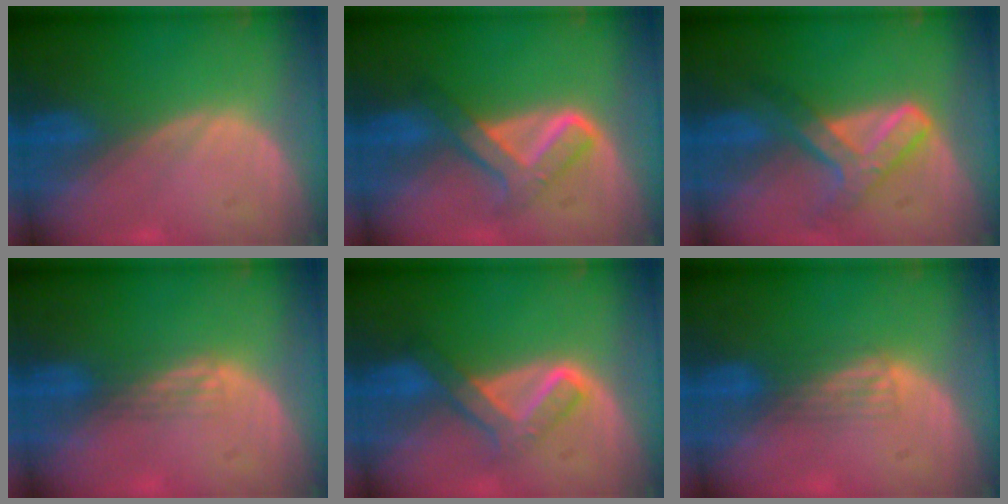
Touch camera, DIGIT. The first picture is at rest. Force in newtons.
{"total": 5.7, "press": 5.7, "slide": 0.3}
{"total": 7.2, "press": 6.2, "slide": 3.8}
{"total": 2.1, "press": 1.6, "slide": 1.3}
{"total": 5.4, "press": 5.4, "slide": 0.7}
{"total": 2.5, "press": 2.2, "slide": 1.3}